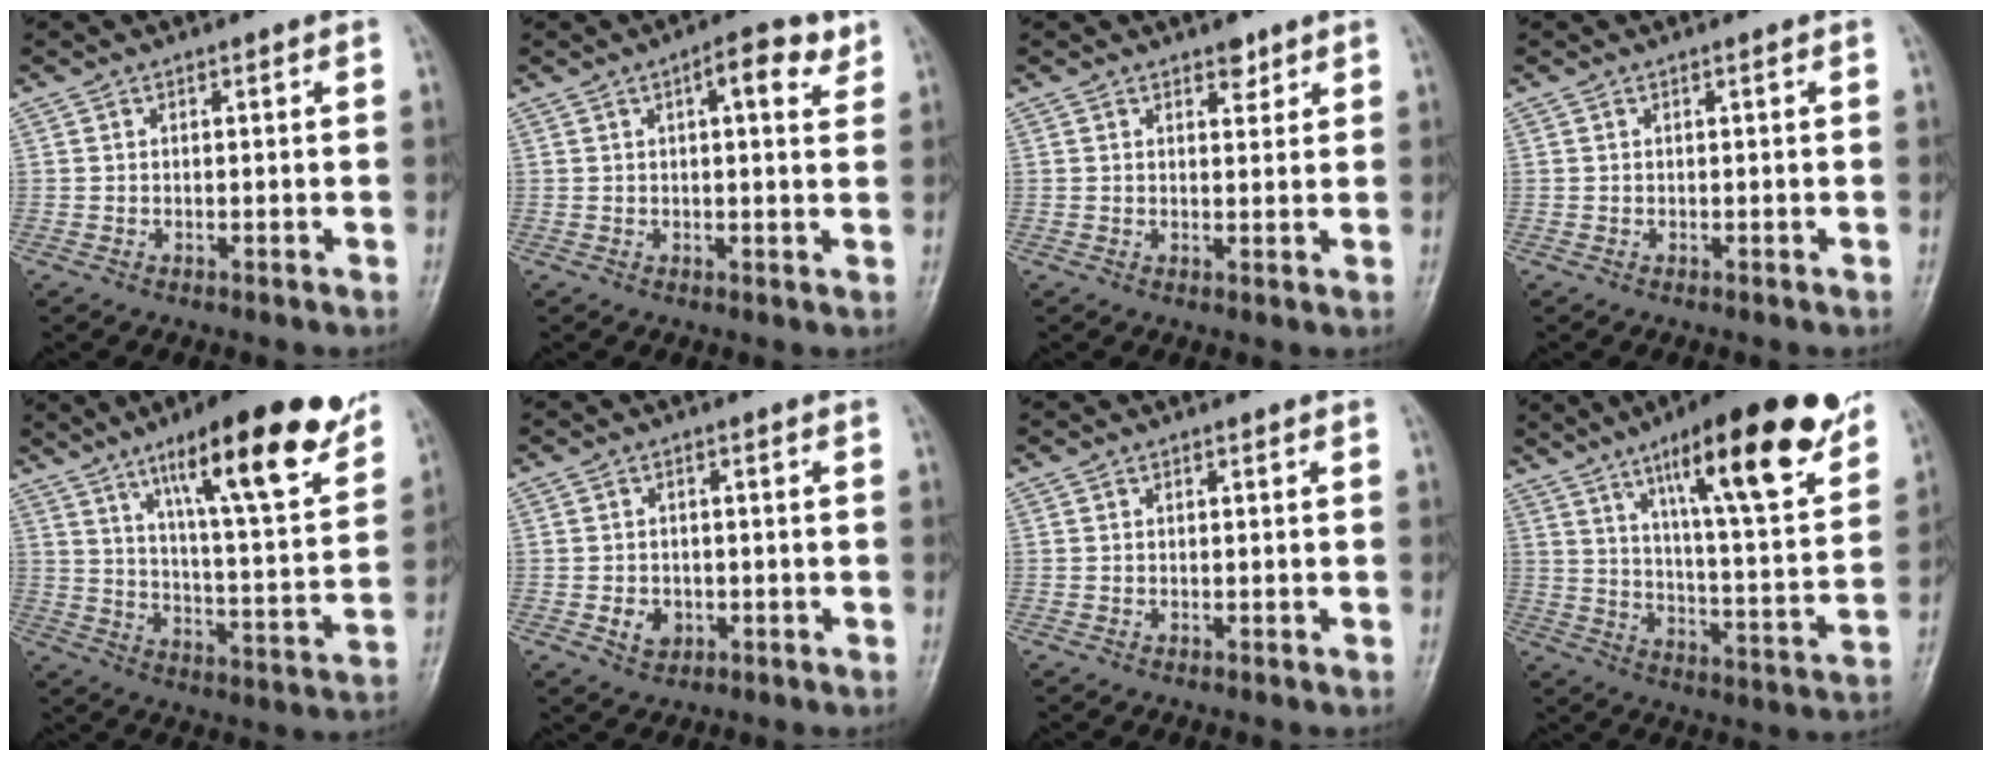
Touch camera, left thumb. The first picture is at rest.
{"total": 6.5, "force": [3.0, 2.4, 5.2], "torque": [-0.057, -0.005, 0.033]}
{"total": 2.5, "force": [1.8, 1.4, 1.0], "torque": [0.001, -0.010, 0.024]}
{"total": 0.0}
{"total": 23.5, "force": [14.3, 4.4, 18.0], "torque": [-0.240, -0.052, 0.221]}
{"total": 3.6, "force": [-0.9, 3.0, 1.8], "torque": [-0.017, 0.002, -0.008]}
{"total": 0.0}
{"total": 26.0, "force": [15.6, 4.8, 20.2], "torque": [-0.278, -0.051, 0.242]}